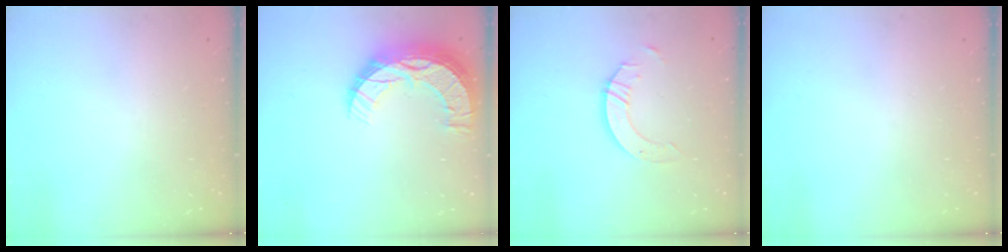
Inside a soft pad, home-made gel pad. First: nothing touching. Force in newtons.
{"total": 14.2, "press": 14.2, "slide": 1.1}
{"total": 3.9, "press": 3.9, "slide": 0.4}
{"total": 0.0}